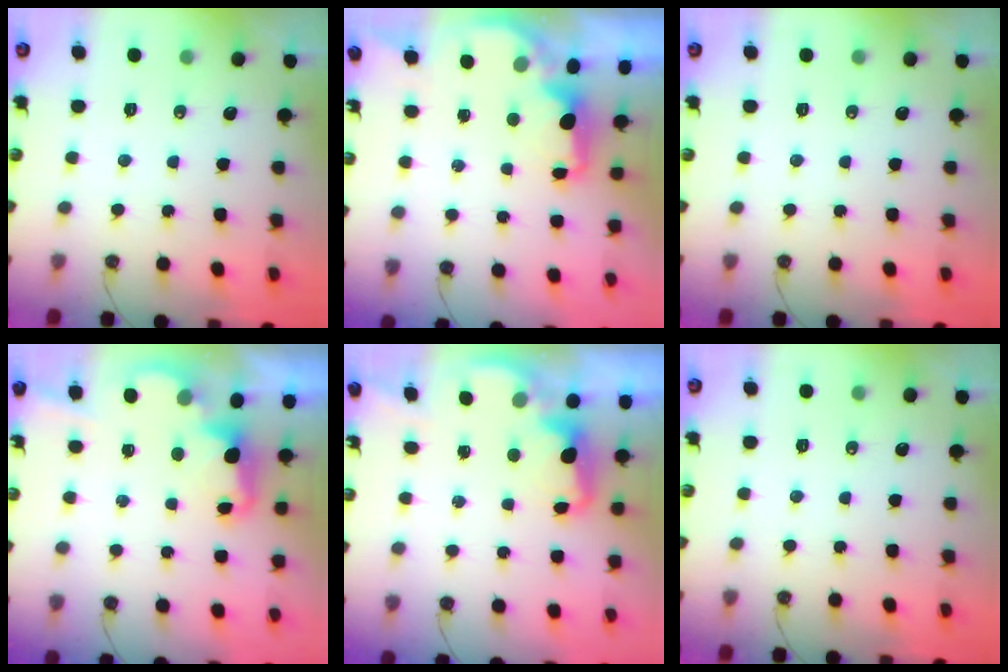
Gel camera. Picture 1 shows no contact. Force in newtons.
{"total": 2.5, "press": 2.3, "slide": 0.8}
{"total": 0.0}
{"total": 2.4, "press": 2.4, "slide": 0.6}
{"total": 2.4, "press": 2.4, "slide": 0.5}
{"total": 0.0}